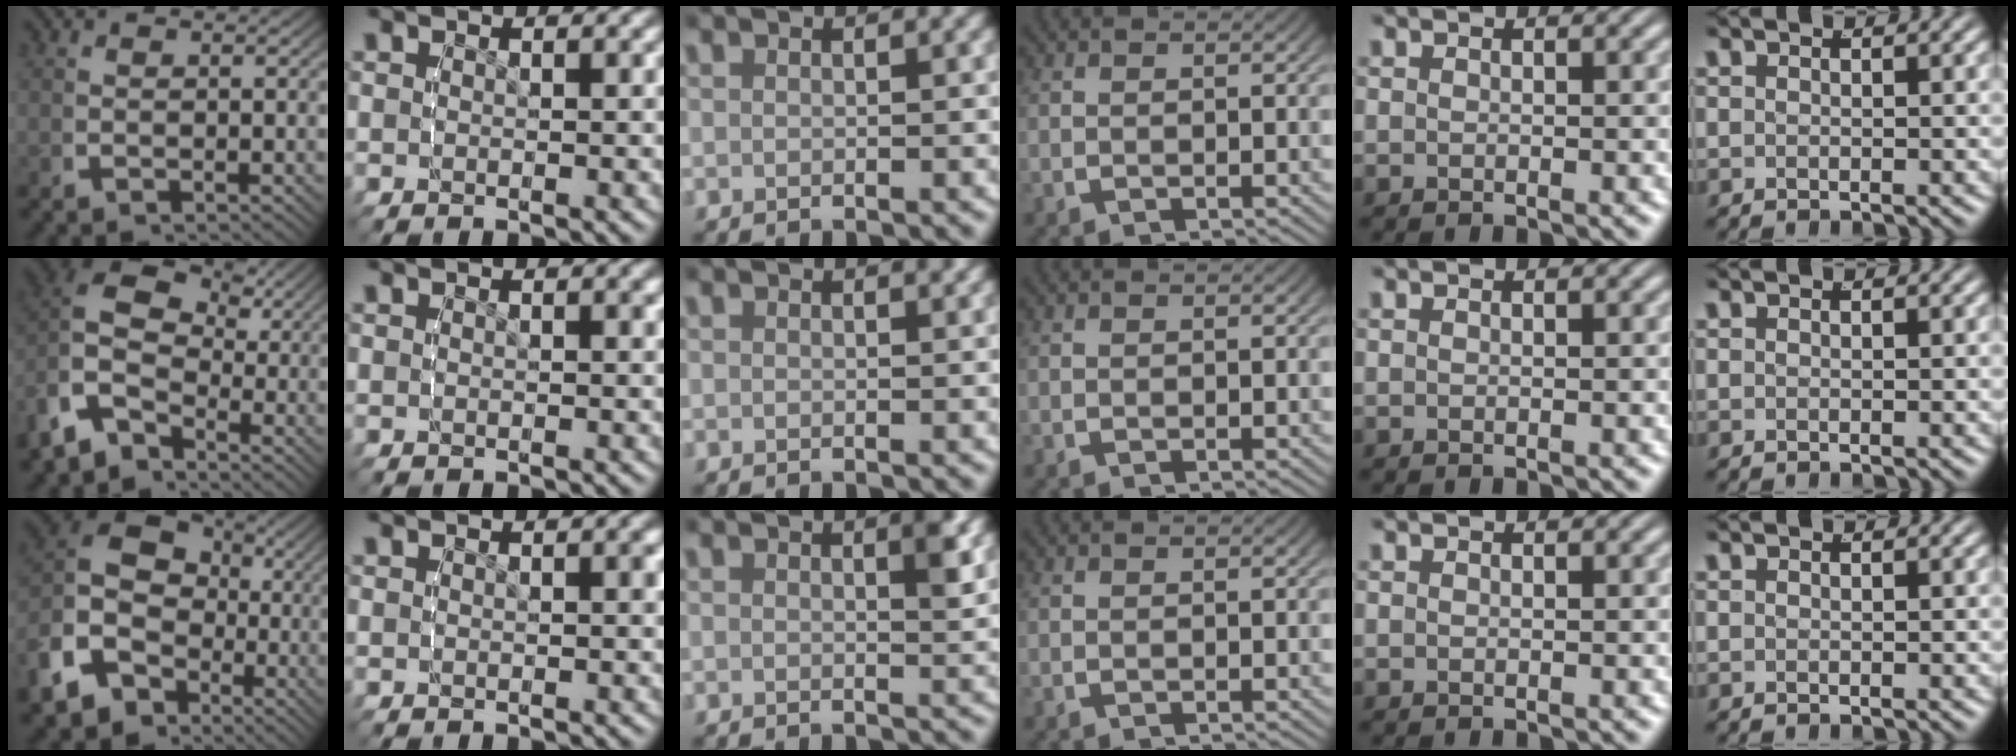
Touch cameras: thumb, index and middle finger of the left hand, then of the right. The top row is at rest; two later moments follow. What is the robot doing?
{"motion": "lift_and_place", "object": "air blower"}